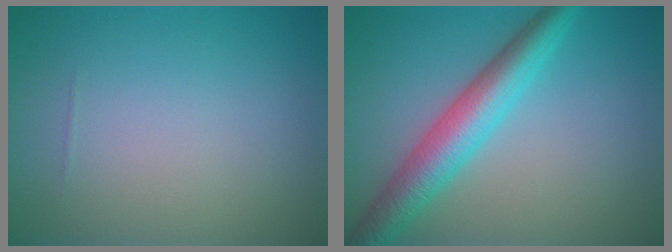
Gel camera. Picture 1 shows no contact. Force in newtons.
{"total": 5.6, "press": 5.6, "slide": 0.1}